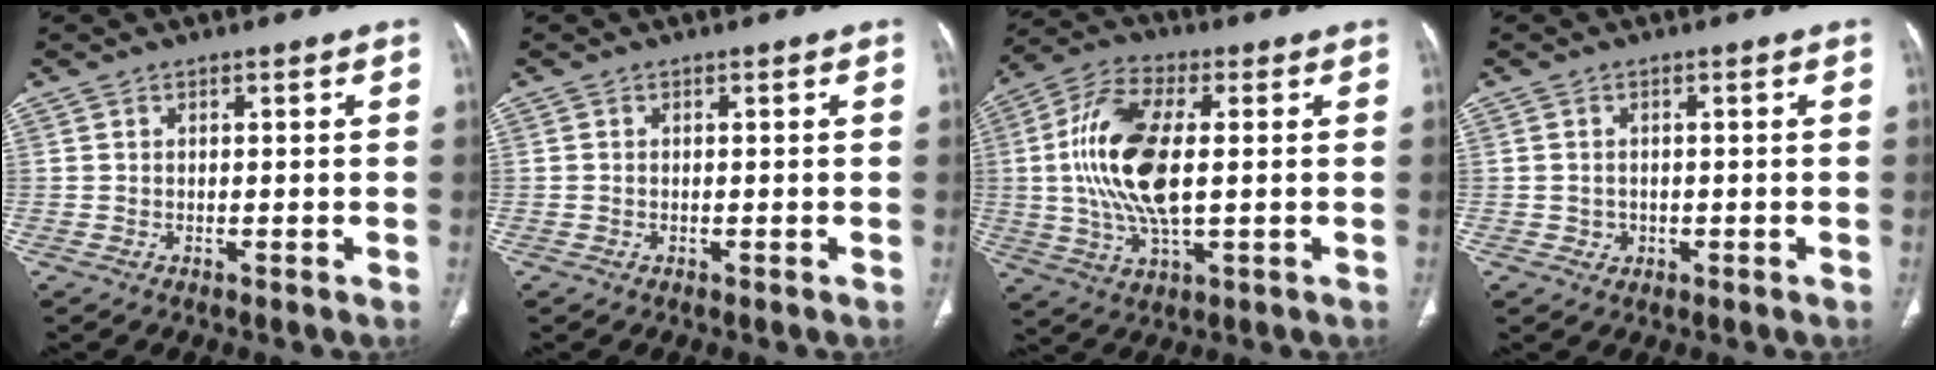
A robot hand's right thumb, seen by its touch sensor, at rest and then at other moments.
{"total": 0.0}
{"total": 16.3, "force": [1.1, 7.2, 14.5], "torque": [-0.305, 0.007, 0.020]}
{"total": 1.6, "force": [-0.3, 1.5, 0.4], "torque": [-0.001, 0.004, 0.001]}